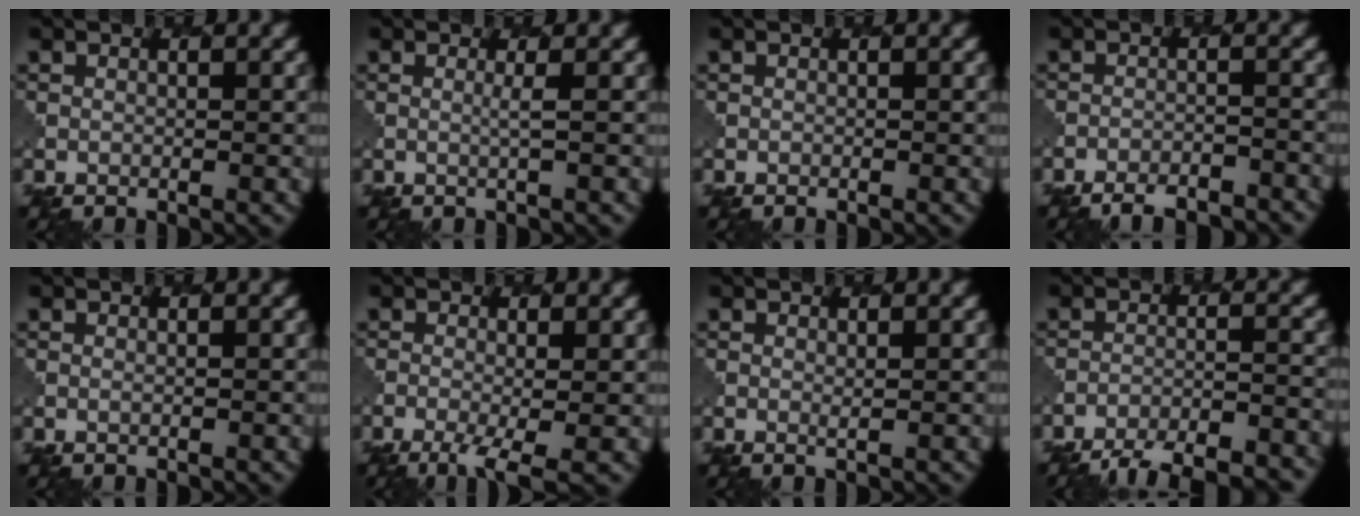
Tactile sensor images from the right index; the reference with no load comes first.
{"total": 1.0, "force": [0.6, 0.1, 0.8], "torque": [-0.013, -0.002, 0.006]}
{"total": 0.0}
{"total": 5.1, "force": [-4.7, 1.1, 1.6], "torque": [-0.025, -0.006, -0.061]}
{"total": 0.6, "force": [0.4, 0.2, 0.4], "torque": [-0.005, -0.003, 0.003]}
{"total": 3.7, "force": [-1.5, 1.0, 3.3], "torque": [-0.060, -0.004, -0.026]}
{"total": 0.7, "force": [0.6, 0.1, 0.4], "torque": [-0.008, -0.002, 0.013]}
{"total": 9.1, "force": [-8.2, 2.0, 3.4], "torque": [-0.052, -0.012, -0.109]}